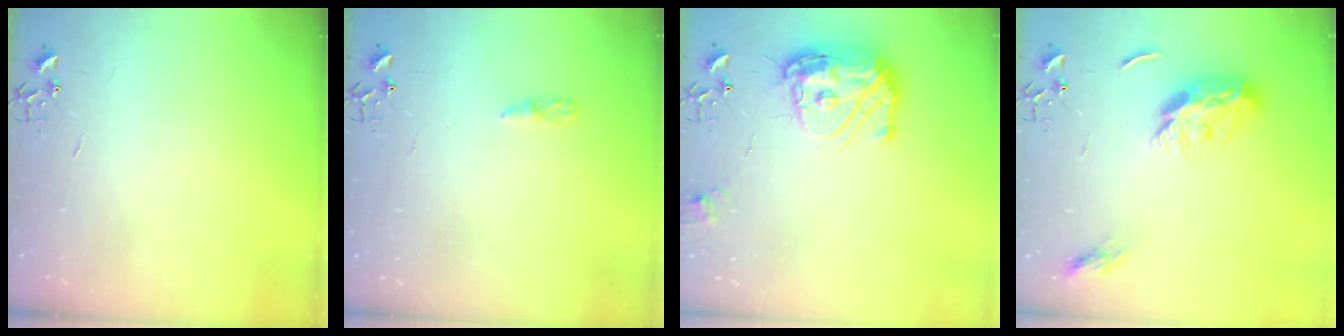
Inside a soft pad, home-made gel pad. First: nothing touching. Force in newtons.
{"total": 3.2, "press": 3.2, "slide": 0.4}
{"total": 16.6, "press": 16.5, "slide": 1.6}
{"total": 11.0, "press": 11.0, "slide": 0.1}